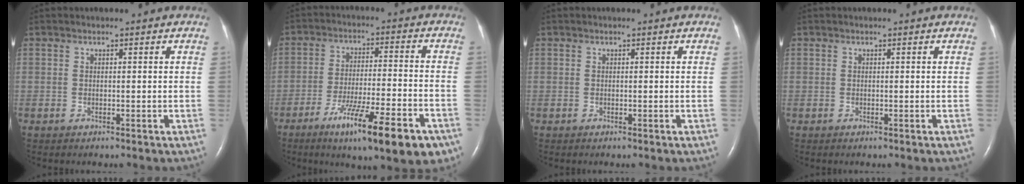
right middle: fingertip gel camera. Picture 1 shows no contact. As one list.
[{"total": 16.5, "force": [-9.7, 2.0, 13.2], "torque": [-0.163, -0.023, -0.147]}, {"total": 0.0}, {"total": 0.0}]